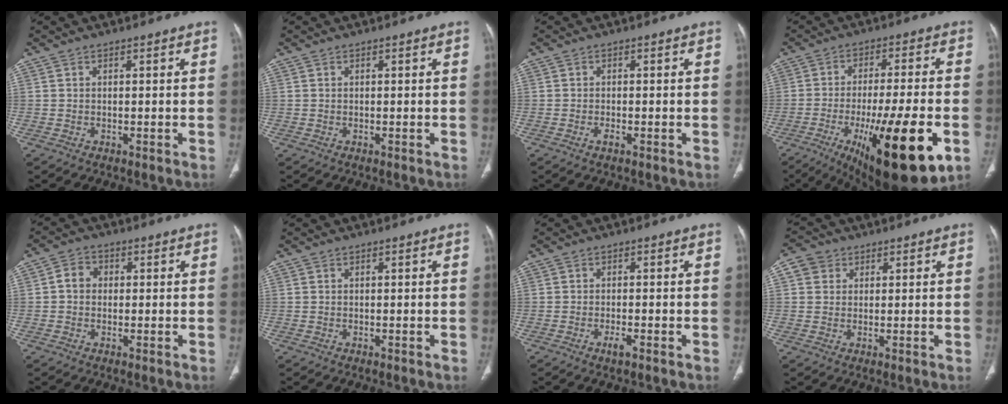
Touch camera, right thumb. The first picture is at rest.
{"total": 0.0}
{"total": 1.1, "force": [-0.6, 0.3, 0.9], "torque": [-0.020, -0.001, -0.013]}
{"total": 23.0, "force": [-8.1, 5.8, 20.8], "torque": [-0.291, -0.005, -0.109]}
{"total": 3.7, "force": [0.1, 3.1, 1.9], "torque": [-0.017, 0.011, -0.005]}
{"total": 0.0}
{"total": 1.9, "force": [-1.1, 0.3, 1.6], "torque": [-0.033, 0.000, -0.022]}
{"total": 4.0, "force": [1.5, 3.5, 1.2], "torque": [-0.009, 0.002, 0.027]}